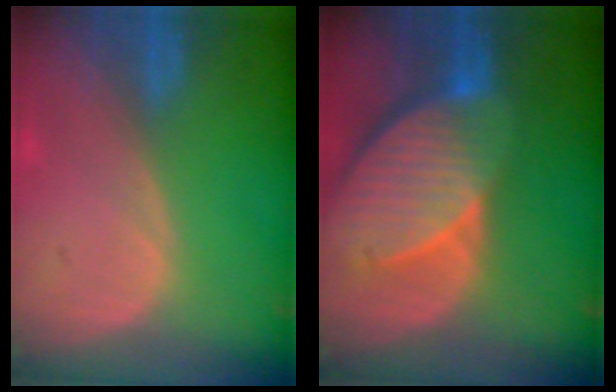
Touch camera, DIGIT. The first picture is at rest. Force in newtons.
{"total": 10.7, "press": 9.4, "slide": 5.2}